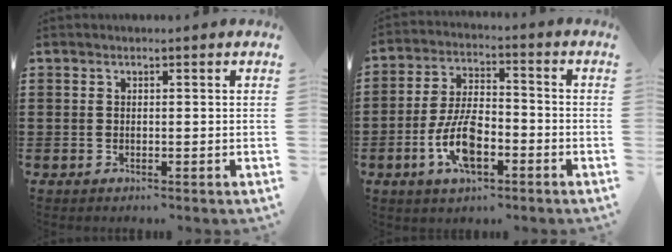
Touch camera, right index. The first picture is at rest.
{"total": 9.3, "force": [-3.3, 4.2, 7.6], "torque": [-0.166, -0.003, -0.062]}